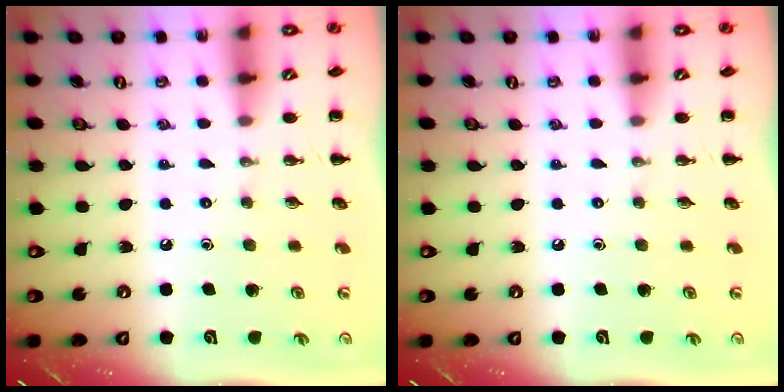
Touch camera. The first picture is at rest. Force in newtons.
{"total": 0.0}